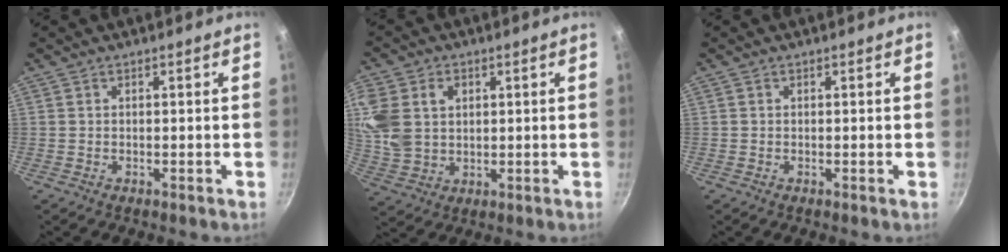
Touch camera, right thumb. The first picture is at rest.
{"total": 12.7, "force": [2.9, 9.7, 7.6], "torque": [-0.162, -0.007, 0.057]}
{"total": 0.0}